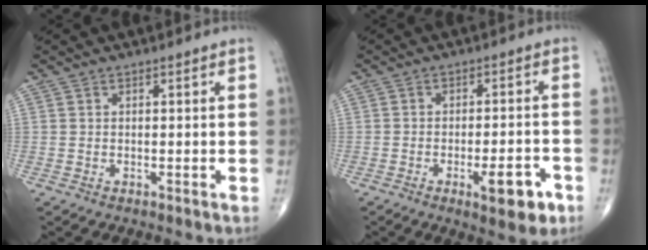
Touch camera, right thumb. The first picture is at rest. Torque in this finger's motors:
{"motor_torque": [1.26, 1.16, 0.58, -0.87, 0.28]}